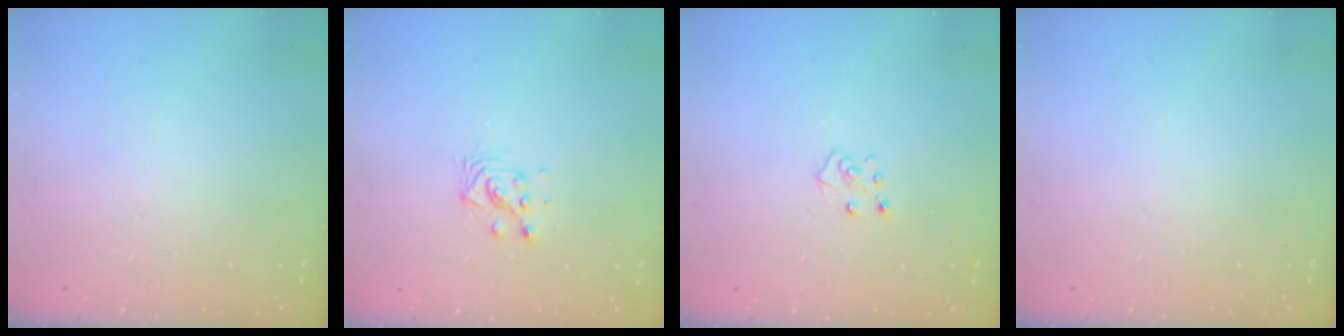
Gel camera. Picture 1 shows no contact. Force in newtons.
{"total": 3.7, "press": 3.7, "slide": 0.3}
{"total": 5.1, "press": 5.1, "slide": 0.4}
{"total": 0.0}